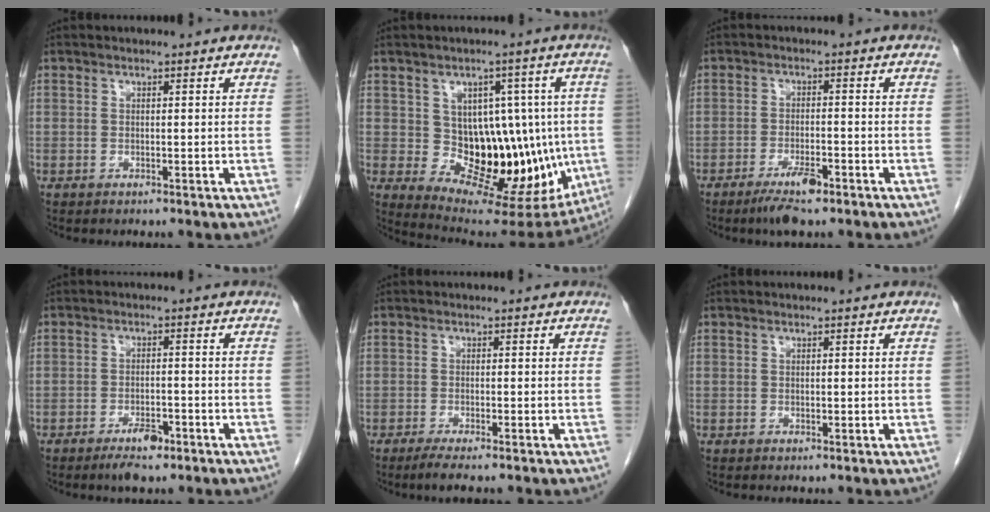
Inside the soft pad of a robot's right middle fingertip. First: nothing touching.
{"total": 15.9, "force": [-0.7, 9.2, 13.0], "torque": [-0.163, 0.016, 0.018]}
{"total": 5.0, "force": [-3.4, 0.8, 3.6], "torque": [-0.073, -0.007, -0.056]}
{"total": 4.2, "force": [-2.8, 1.3, 2.8], "torque": [-0.051, 0.000, -0.043]}
{"total": 3.4, "force": [-2.5, 0.2, 2.2], "torque": [-0.039, -0.008, -0.042]}
{"total": 0.0}